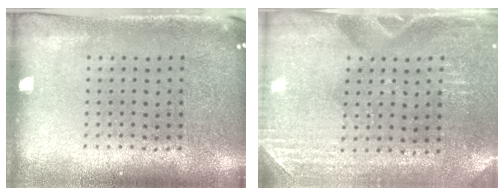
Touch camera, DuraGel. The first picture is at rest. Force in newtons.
{"total": 3.0, "press": 2.8, "slide": 1.0}